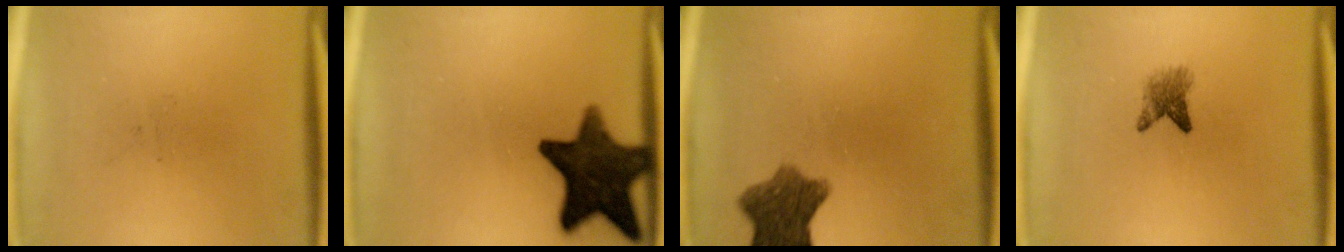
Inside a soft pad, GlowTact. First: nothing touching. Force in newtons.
{"total": 14.4}
{"total": 8.2}
{"total": 2.7}